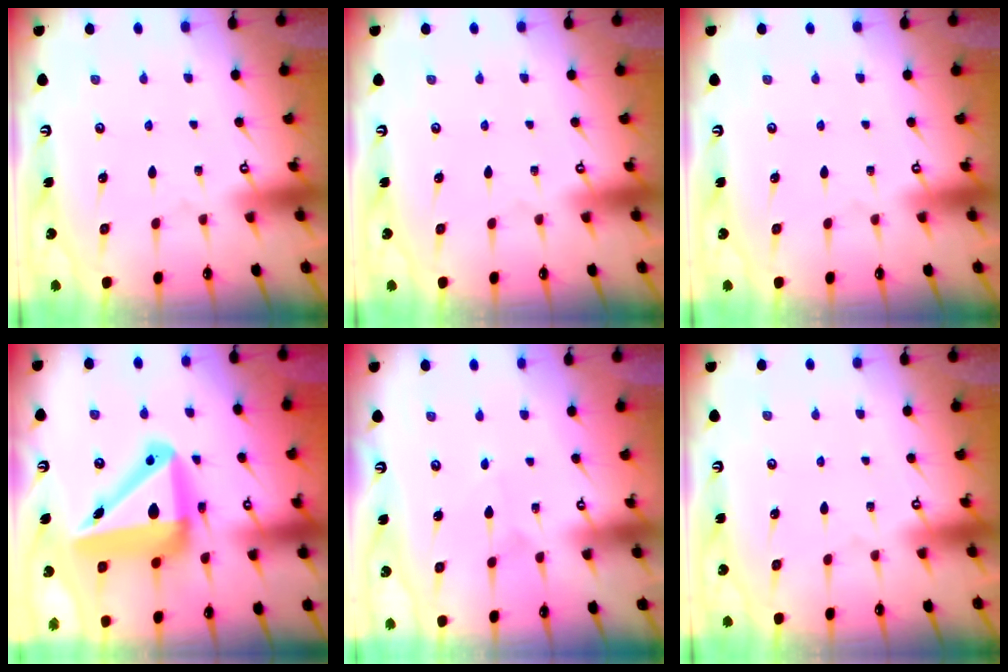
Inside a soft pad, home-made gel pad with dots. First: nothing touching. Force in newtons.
{"total": 0.0}
{"total": 0.0}
{"total": 19.3, "press": 18.9, "slide": 3.6}
{"total": 1.3, "press": 1.3, "slide": 0.1}
{"total": 0.0}